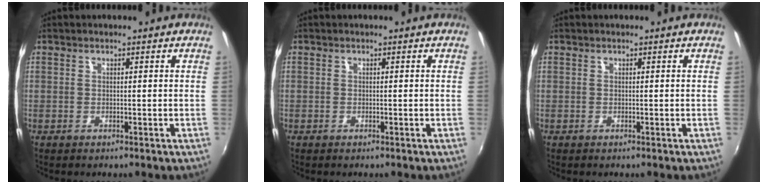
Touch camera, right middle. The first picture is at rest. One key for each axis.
{"total": 0.0}
{"total": 0.0}